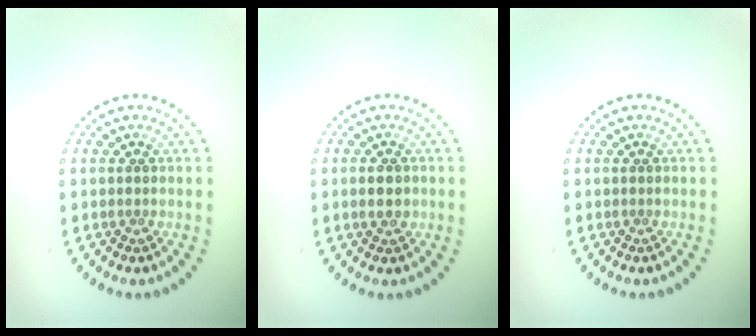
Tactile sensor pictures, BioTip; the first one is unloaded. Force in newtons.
{"total": 1.6, "press": 1.6, "slide": 0.0}
{"total": 0.0}